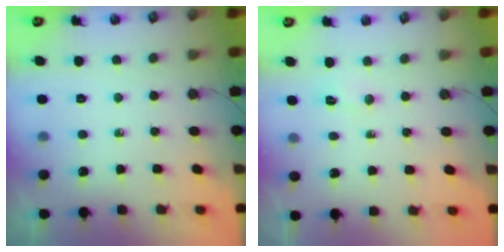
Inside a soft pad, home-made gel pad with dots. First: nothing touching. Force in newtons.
{"total": 2.5, "press": 2.5, "slide": 0.5}